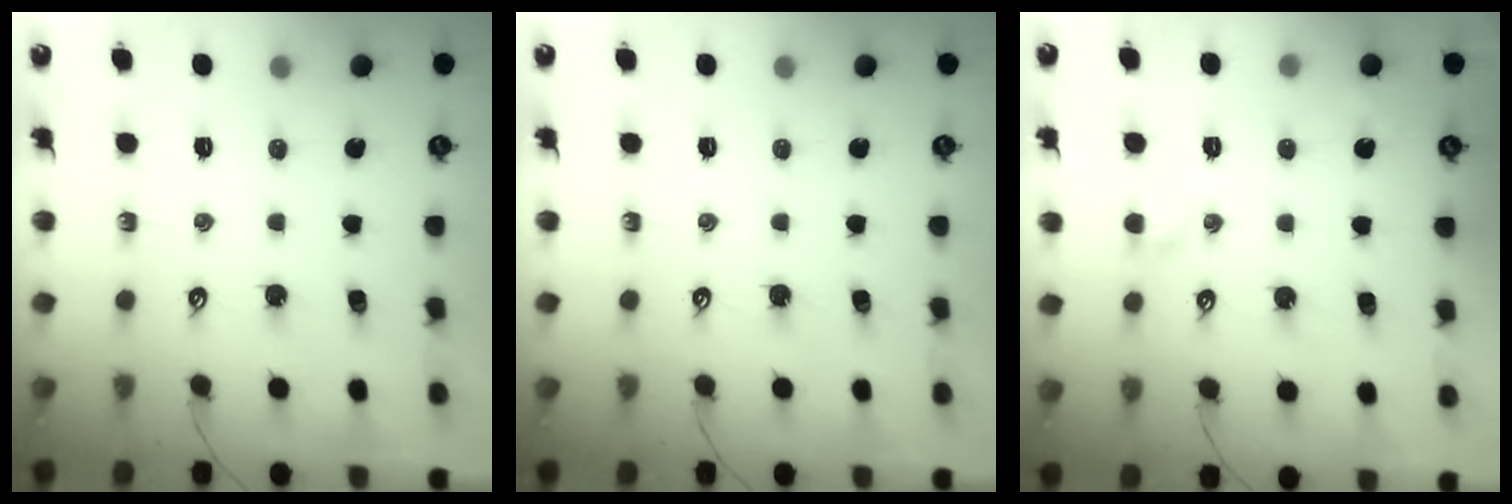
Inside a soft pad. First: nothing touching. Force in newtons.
{"total": 0.0}
{"total": 3.7, "press": 3.7, "slide": 0.7}